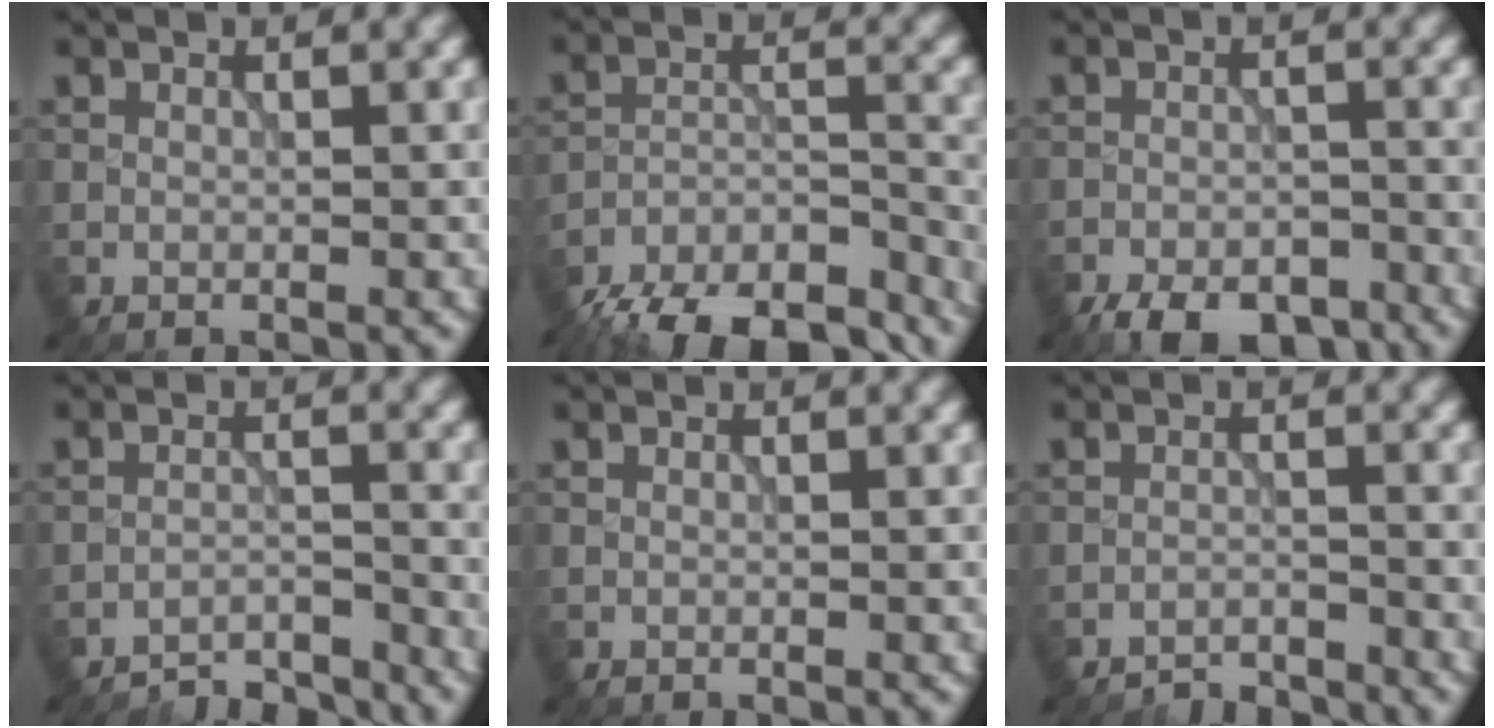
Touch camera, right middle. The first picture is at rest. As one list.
[{"total": 16.7, "force": [-15.2, 5.1, 4.7], "torque": [-0.064, -0.010, -0.194]}, {"total": 5.8, "force": [-4.6, 2.4, 2.8], "torque": [-0.036, -0.007, -0.076]}, {"total": 3.9, "force": [-3.9, 0.6, 0.5], "torque": [-0.005, 0.004, -0.068]}, {"total": 0.0}, {"total": 2.5, "force": [-2.5, 0.2, 0.2], "torque": [0.003, 0.003, -0.047]}]